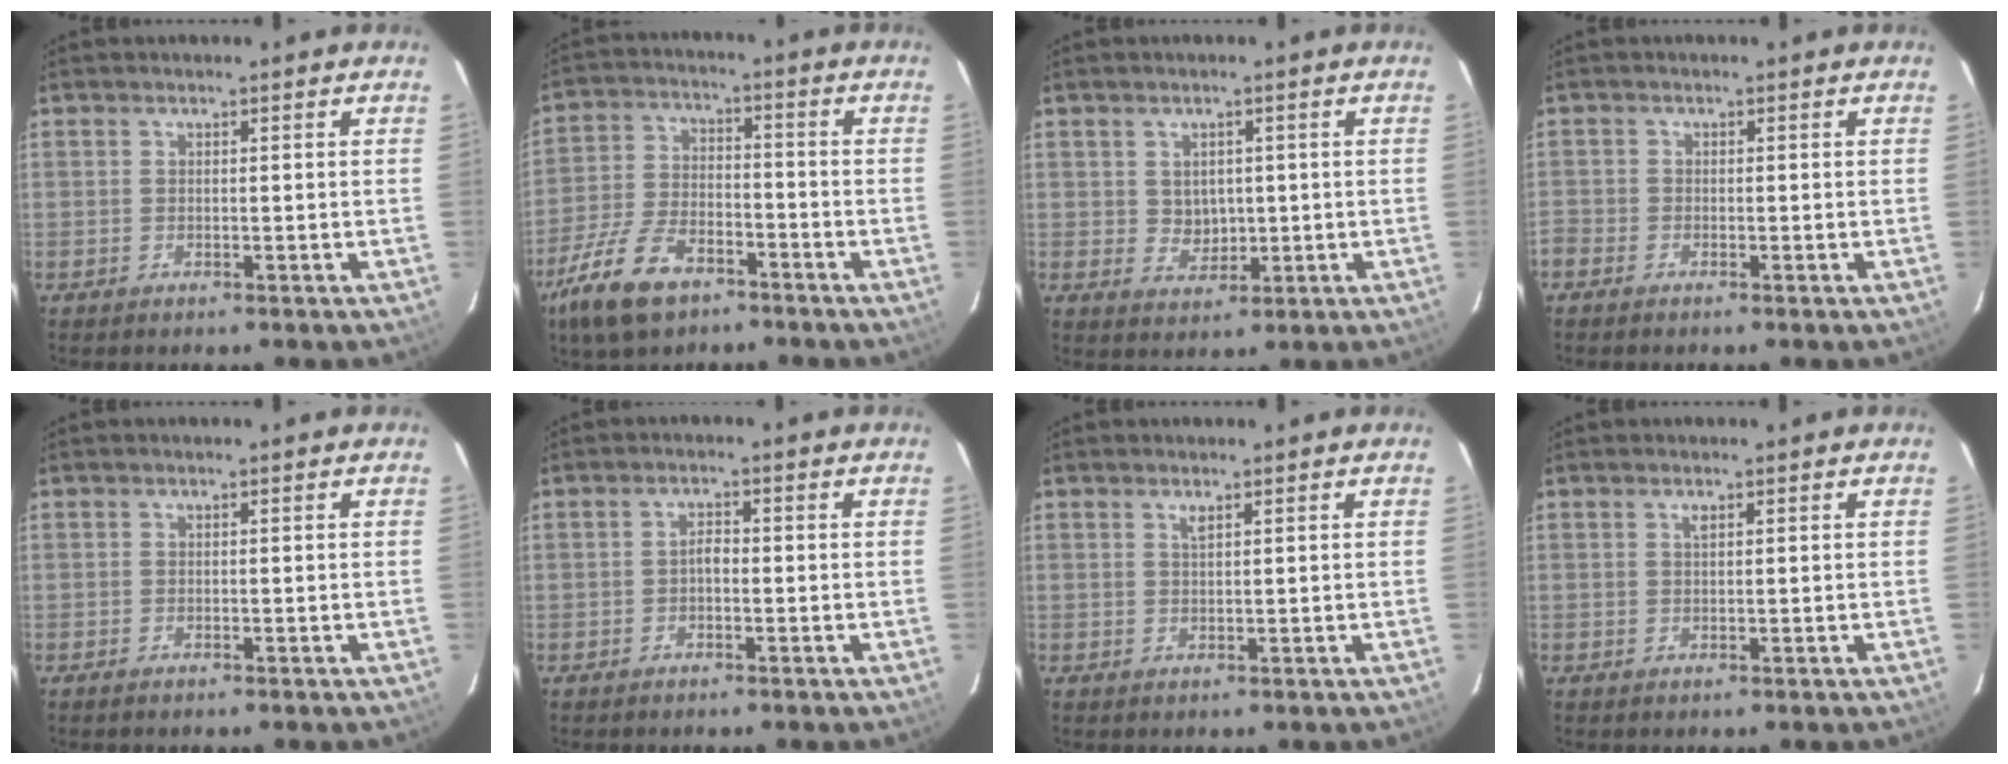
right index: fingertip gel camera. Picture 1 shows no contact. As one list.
[{"total": 13.6, "force": [-8.9, 6.7, 7.9], "torque": [-0.188, -0.009, -0.164]}, {"total": 3.9, "force": [0.6, 3.5, 1.7], "torque": [-0.027, 0.004, 0.017]}, {"total": 2.0, "force": [-1.3, 1.5, 0.3], "torque": [-0.011, -0.001, -0.030]}, {"total": 0.5, "force": [-0.5, 0.1, 0.1], "torque": [0.001, 0.000, -0.009]}, {"total": 1.6, "force": [-0.7, 0.9, 1.1], "torque": [-0.017, 0.010, -0.014]}, {"total": 0.9, "force": [0.6, 0.2, 0.7], "torque": [-0.013, 0.001, 0.011]}, {"total": 0.7, "force": [0.4, 0.2, 0.5], "torque": [-0.010, 0.003, 0.007]}]